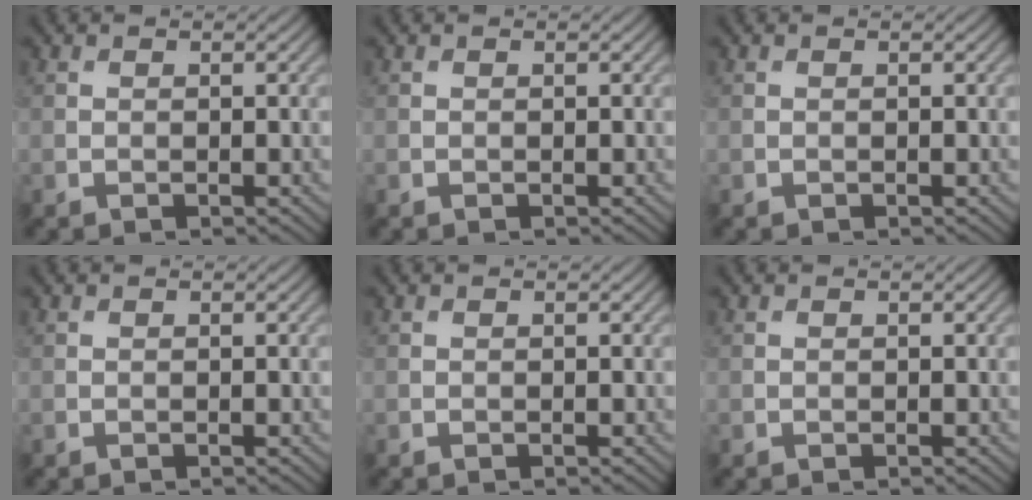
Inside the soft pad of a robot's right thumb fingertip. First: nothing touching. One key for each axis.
{"total": 0.0}
{"total": 0.0}
{"total": 0.0}
{"total": 0.0}
{"total": 0.0}